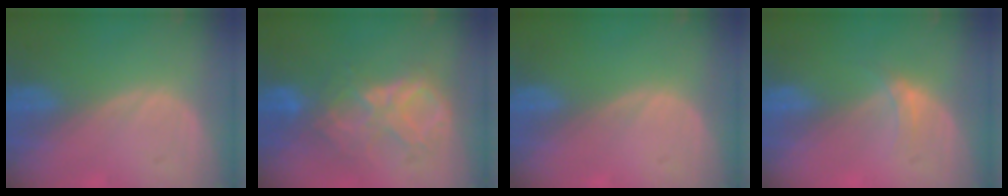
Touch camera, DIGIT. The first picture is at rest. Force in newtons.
{"total": 8.7, "press": 7.6, "slide": 4.1}
{"total": 0.0}
{"total": 2.3, "press": 1.9, "slide": 1.3}